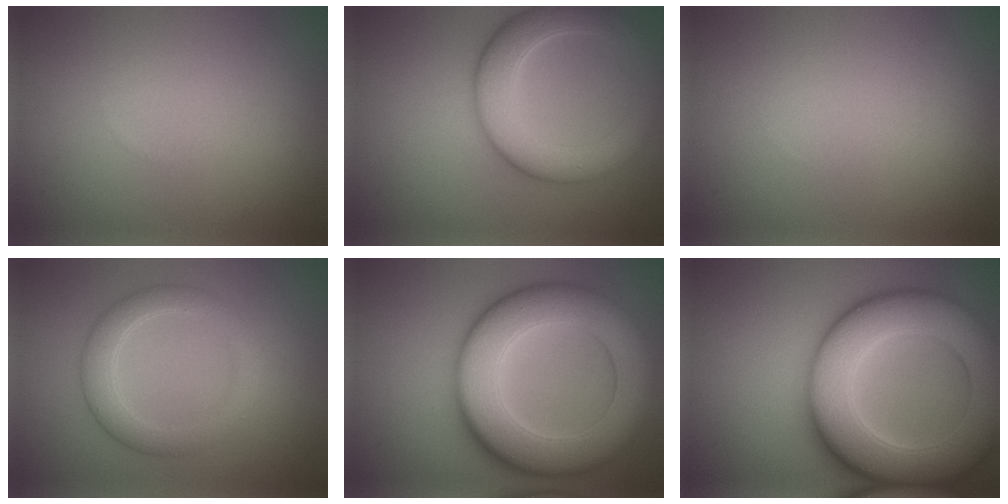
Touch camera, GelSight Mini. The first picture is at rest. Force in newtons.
{"total": 6.6, "press": 6.6, "slide": 0.4}
{"total": 0.0}
{"total": 3.5, "press": 3.5, "slide": 0.4}
{"total": 11.6, "press": 11.6, "slide": 0.2}
{"total": 13.5, "press": 13.5, "slide": 0.2}